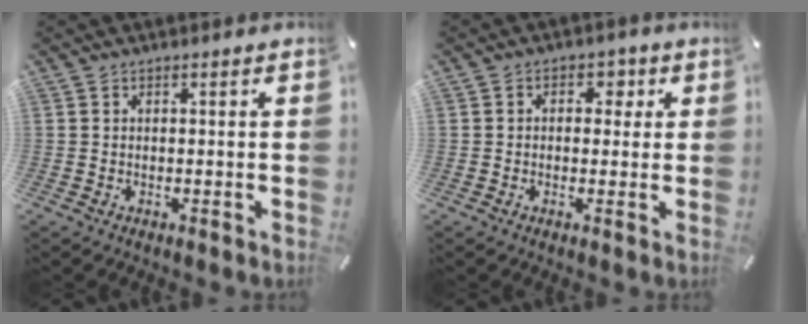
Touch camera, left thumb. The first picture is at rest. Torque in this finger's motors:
{"motor_torque": [0.22, -0.20, 0.15, 0.03, -0.05]}